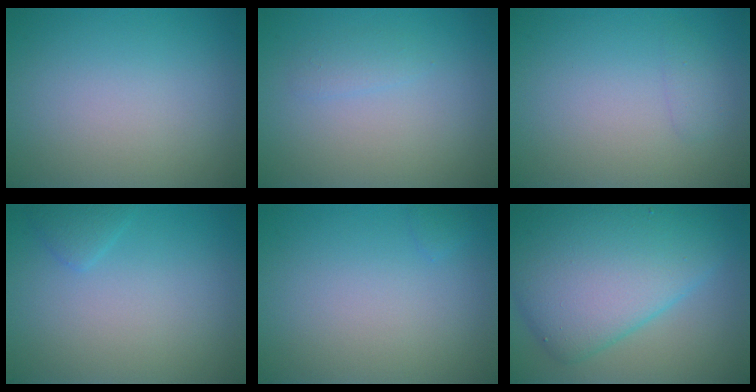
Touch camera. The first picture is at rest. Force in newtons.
{"total": 1.0, "press": 1.0, "slide": 0.0}
{"total": 0.9, "press": 0.9, "slide": 0.1}
{"total": 1.1, "press": 1.1, "slide": 0.1}
{"total": 0.5, "press": 0.5, "slide": 0.0}
{"total": 10.4, "press": 10.3, "slide": 0.2}